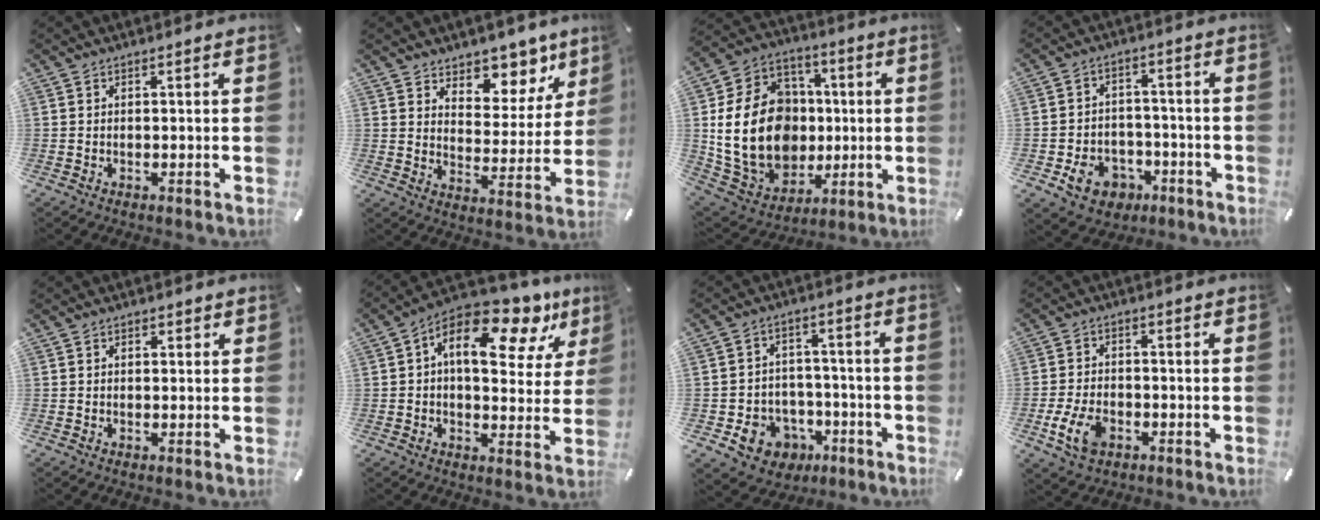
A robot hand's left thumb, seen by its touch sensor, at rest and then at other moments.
{"total": 9.3, "force": [7.3, 5.6, 1.4], "torque": [-0.001, -0.086, 0.127]}
{"total": 23.5, "force": [0.2, 18.9, 13.9], "torque": [-0.283, 0.007, 0.027]}
{"total": 8.8, "force": [-3.6, 7.3, 3.4], "torque": [-0.066, 0.034, -0.061]}
{"total": 1.1, "force": [0.4, 0.9, 0.5], "torque": [-0.003, 0.002, 0.004]}
{"total": 15.7, "force": [7.5, 8.3, 11.1], "torque": [-0.161, -0.043, 0.125]}
{"total": 9.2, "force": [-3.3, 8.2, 2.4], "torque": [-0.032, 0.033, -0.048]}
{"total": 8.0, "force": [-3.1, 5.2, 5.2], "torque": [-0.119, 0.007, -0.056]}